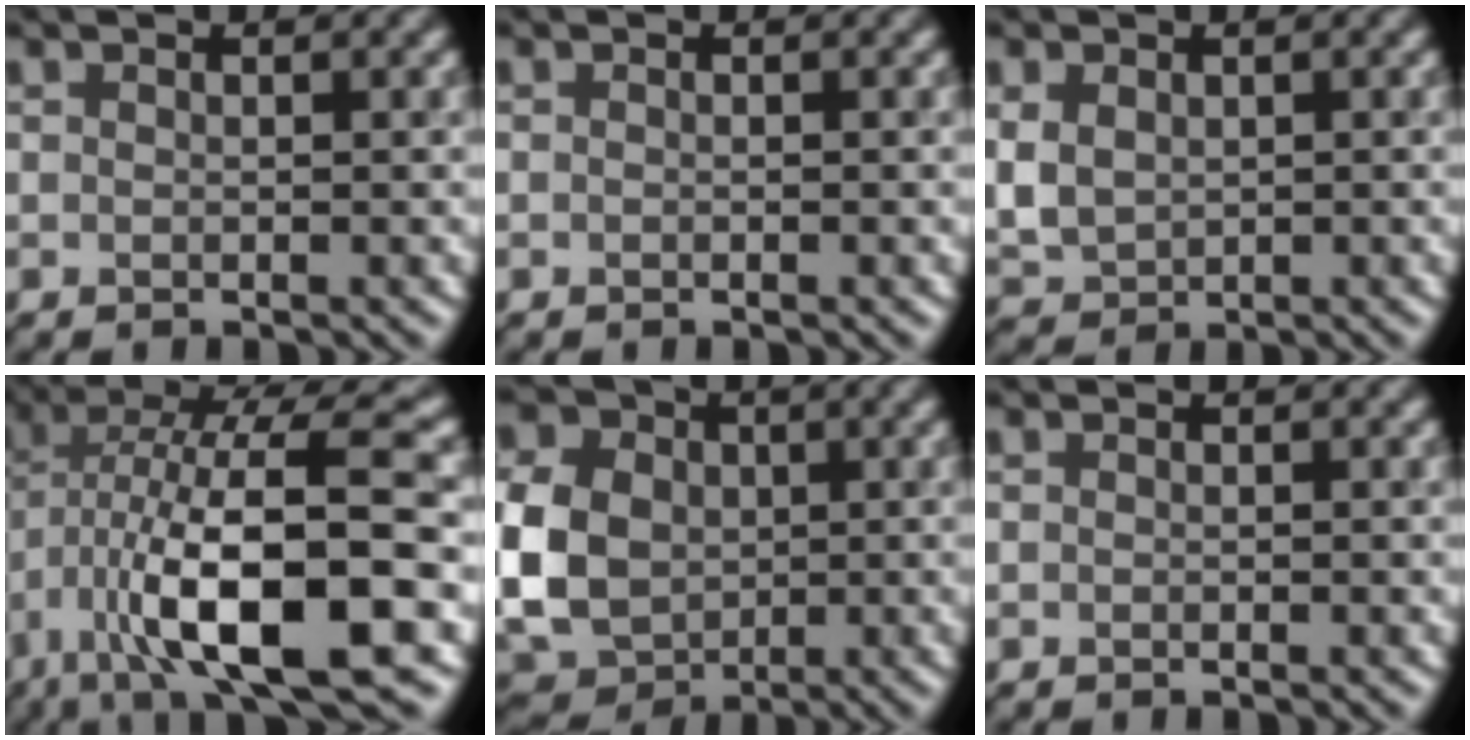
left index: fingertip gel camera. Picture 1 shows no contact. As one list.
[{"total": 0.0}, {"total": 3.1, "force": [0.6, 2.5, 1.8], "torque": [-0.051, -0.003, 0.017]}, {"total": 12.7, "force": [-3.4, 3.5, 11.7], "torque": [-0.211, 0.011, -0.056]}, {"total": 9.9, "force": [0.0, 8.0, 5.7], "torque": [-0.136, 0.003, -0.008]}, {"total": 0.0}]